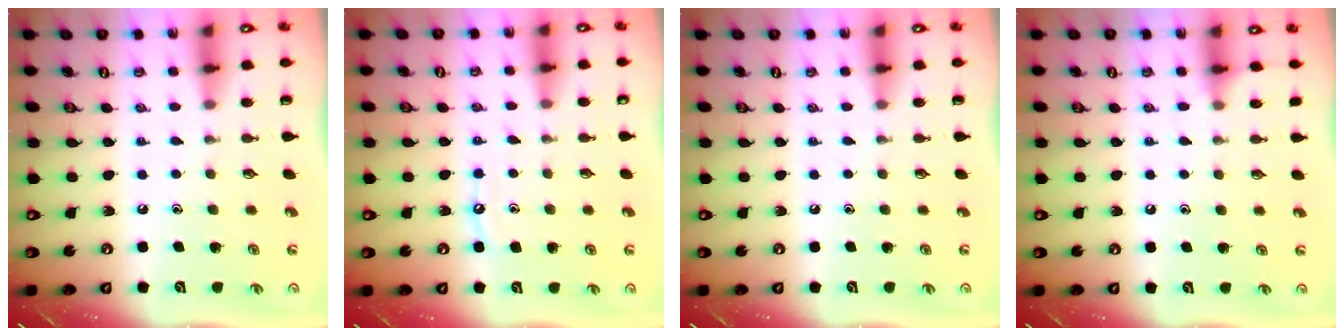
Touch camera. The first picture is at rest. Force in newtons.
{"total": 7.3, "press": 7.2, "slide": 0.7}
{"total": 0.0}
{"total": 5.2, "press": 5.1, "slide": 0.7}